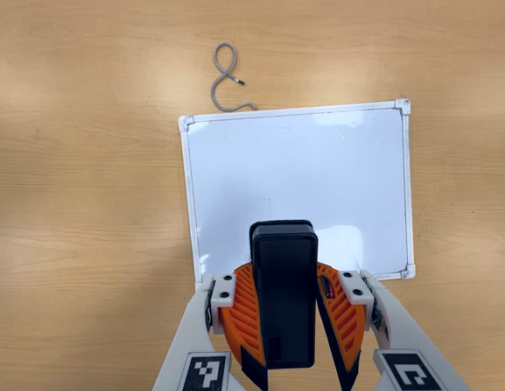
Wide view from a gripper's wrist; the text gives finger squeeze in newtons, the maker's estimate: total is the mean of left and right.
{"total": 11.1, "left": 10.2, "right": 12.1}